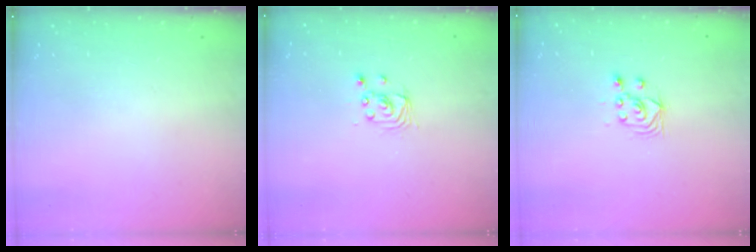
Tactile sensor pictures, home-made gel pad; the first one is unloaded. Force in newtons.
{"total": 2.8, "press": 2.8, "slide": 0.1}
{"total": 3.5, "press": 3.2, "slide": 1.4}